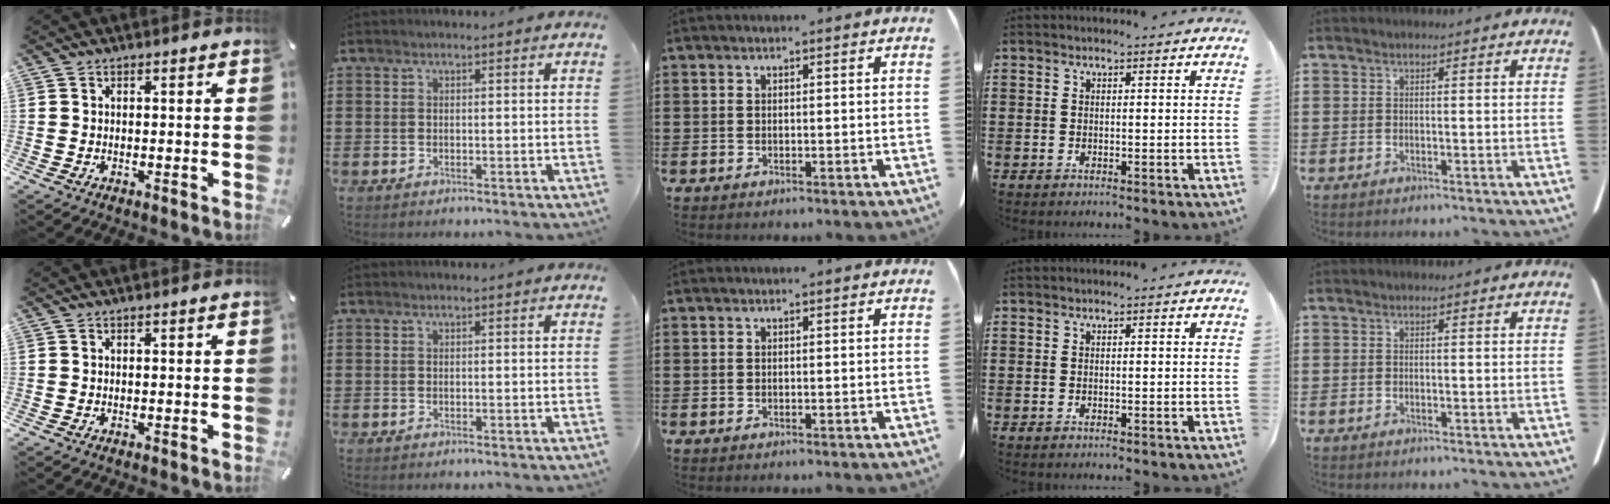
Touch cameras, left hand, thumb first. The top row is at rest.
{}